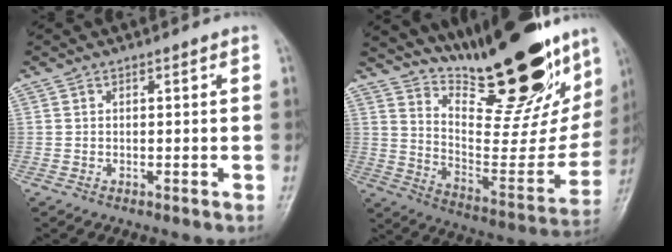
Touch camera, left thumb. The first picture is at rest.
{"total": 29.0, "force": [21.0, 8.7, 17.9], "torque": [-0.231, -0.119, 0.324]}